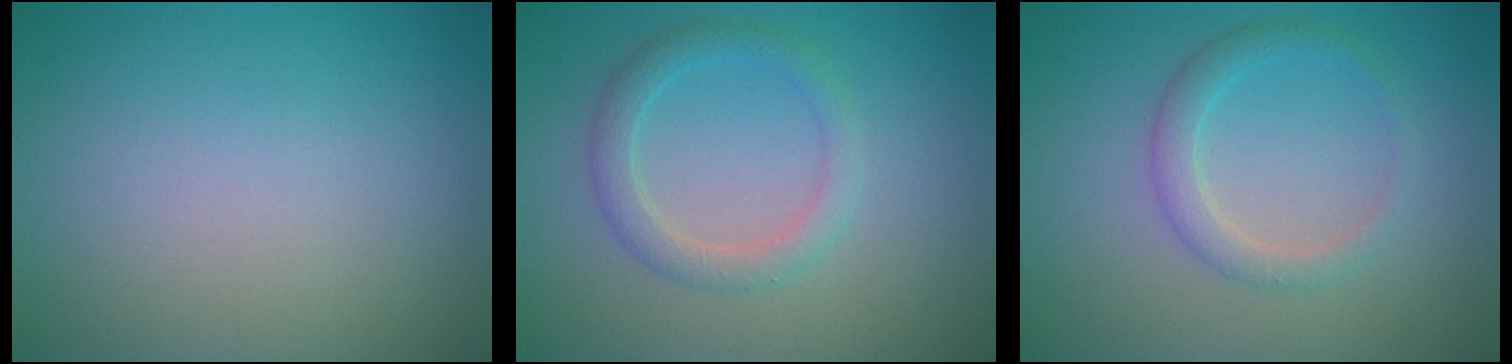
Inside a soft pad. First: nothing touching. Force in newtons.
{"total": 2.5, "press": 2.5, "slide": 0.1}
{"total": 2.1, "press": 2.1, "slide": 0.0}